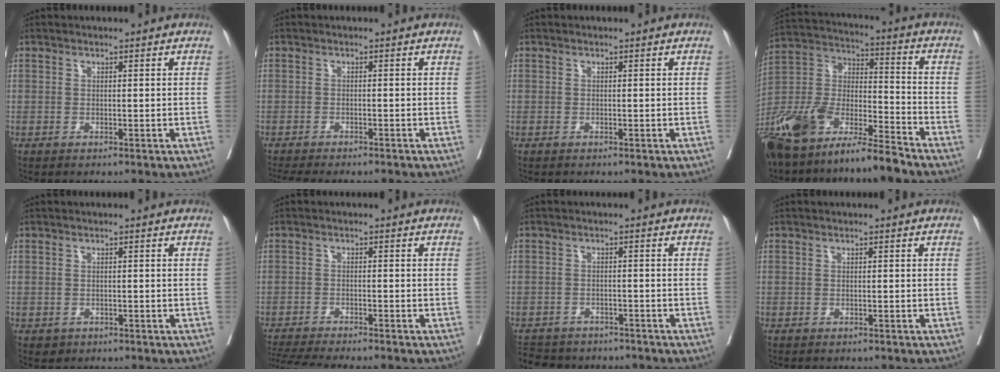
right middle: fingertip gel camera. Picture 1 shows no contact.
{"total": 9.3, "force": [-8.2, 1.6, 4.0], "torque": [-0.055, -0.012, -0.113]}
{"total": 0.0}
{"total": 17.5, "force": [-13.6, 3.6, 10.4], "torque": [-0.220, -0.003, -0.257]}
{"total": 0.9, "force": [-0.4, 0.8, 0.2], "torque": [-0.008, 0.001, 0.002]}
{"total": 9.8, "force": [-8.9, -0.1, 4.1], "torque": [-0.059, -0.014, -0.140]}
{"total": 10.0, "force": [-8.9, 4.0, 2.5], "torque": [-0.056, 0.002, -0.115]}
{"total": 0.6, "force": [-0.6, 0.2, 0.1], "torque": [-0.008, -0.001, -0.010]}